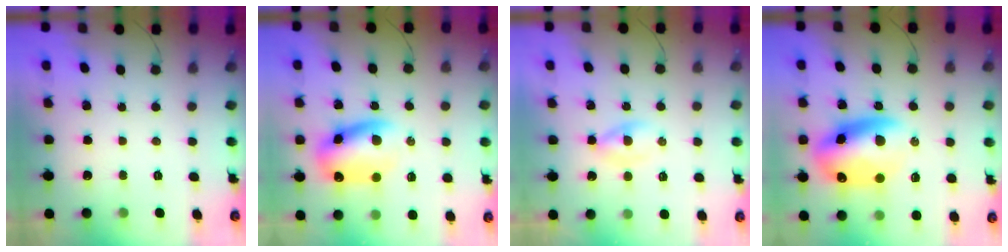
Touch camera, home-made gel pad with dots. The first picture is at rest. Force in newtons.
{"total": 11.7, "press": 11.3, "slide": 3.0}
{"total": 2.1, "press": 1.7, "slide": 1.2}
{"total": 16.4, "press": 16.1, "slide": 3.5}